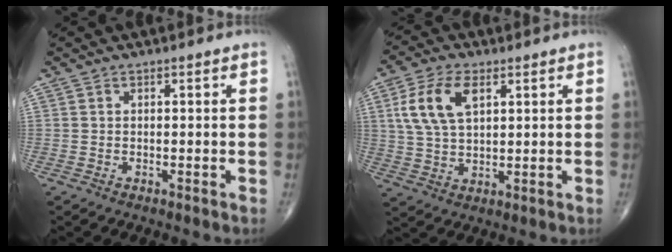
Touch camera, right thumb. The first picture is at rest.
{"total": 10.0, "force": [3.4, 5.4, 7.8], "torque": [-0.157, 0.000, 0.067]}